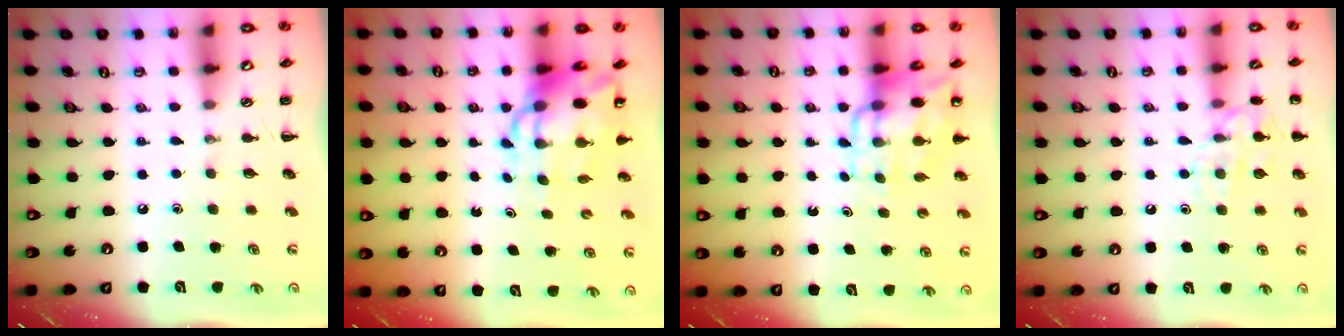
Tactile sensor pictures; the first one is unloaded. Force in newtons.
{"total": 10.1, "press": 9.7, "slide": 2.7}
{"total": 10.8, "press": 10.5, "slide": 2.9}
{"total": 11.1, "press": 11.0, "slide": 1.2}